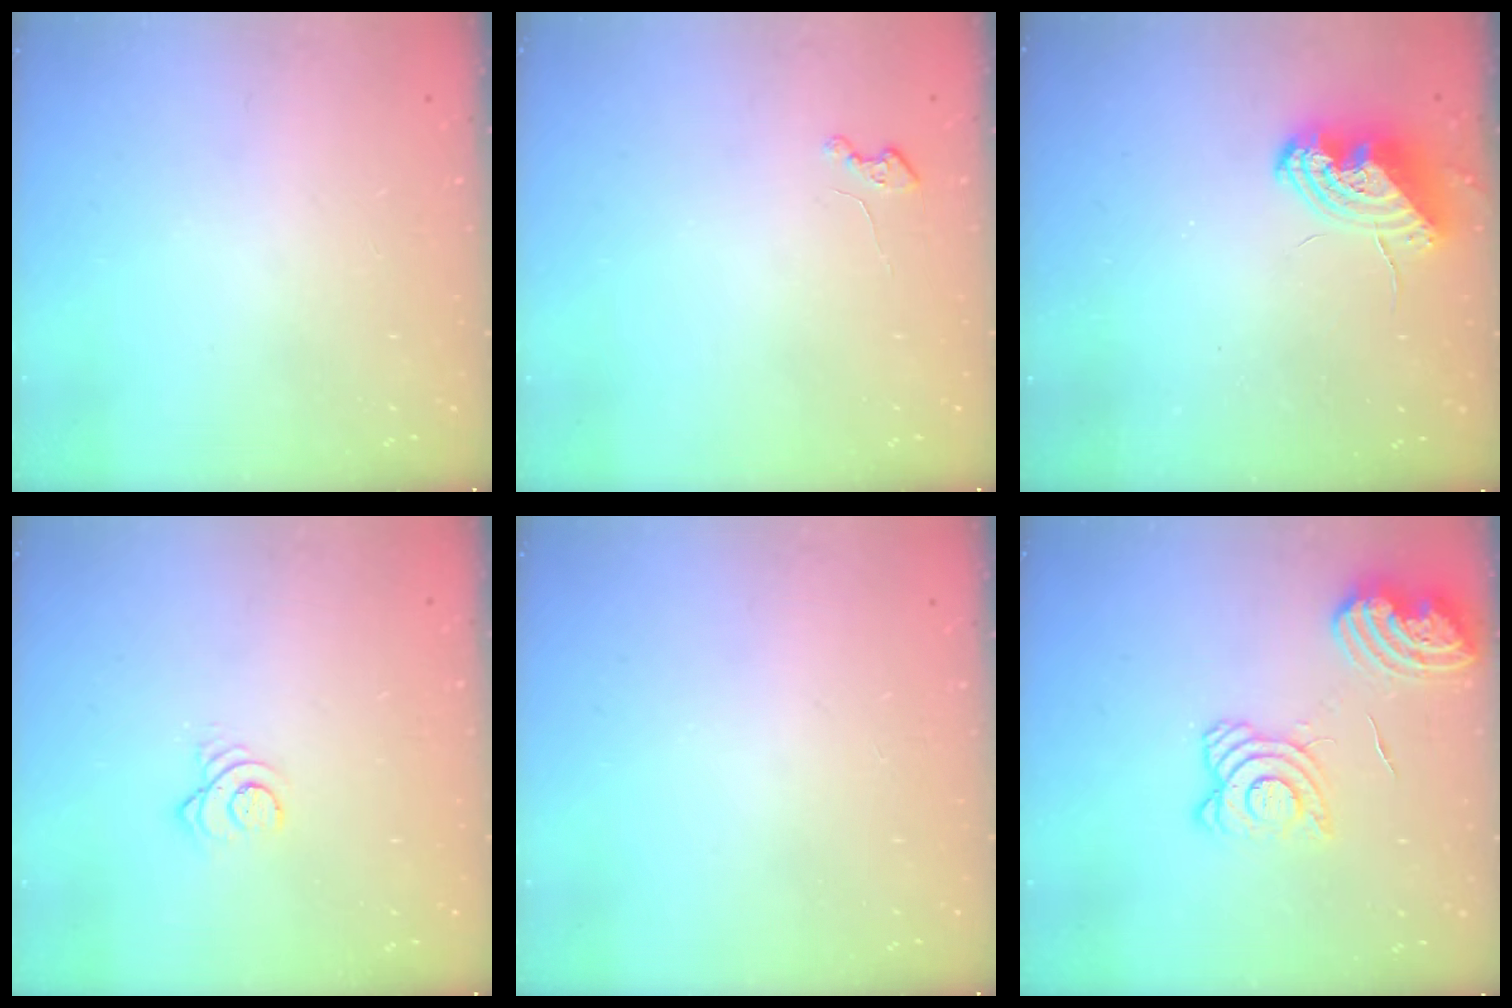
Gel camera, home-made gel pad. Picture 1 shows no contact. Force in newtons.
{"total": 2.2, "press": 2.2, "slide": 0.3}
{"total": 8.5, "press": 8.3, "slide": 1.5}
{"total": 3.3, "press": 3.3, "slide": 0.4}
{"total": 0.0}
{"total": 14.7, "press": 14.6, "slide": 1.3}